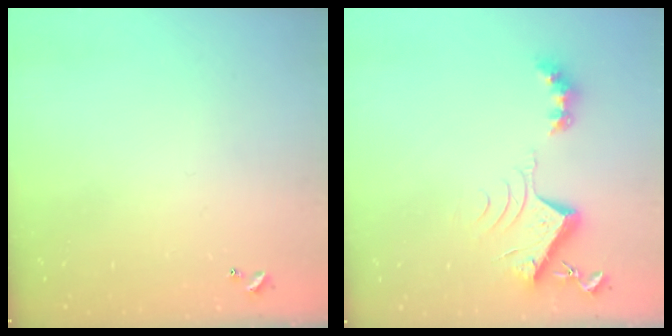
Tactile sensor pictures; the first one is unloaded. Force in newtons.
{"total": 8.0, "press": 8.0, "slide": 0.9}